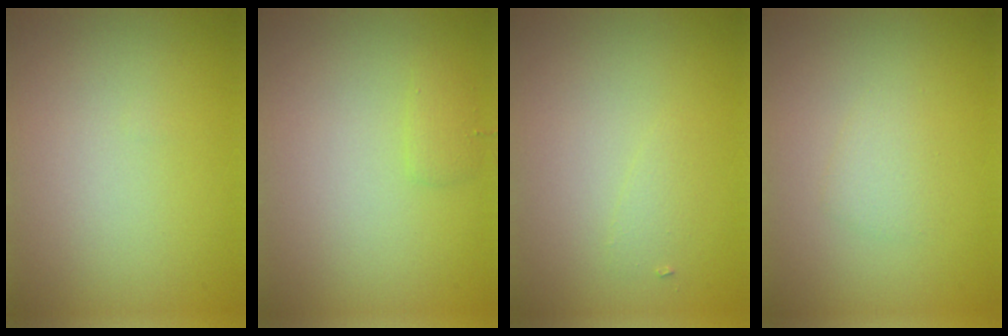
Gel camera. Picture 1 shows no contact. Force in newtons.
{"total": 1.0, "press": 0.9, "slide": 0.1}
{"total": 0.8, "press": 0.8, "slide": 0.0}
{"total": 1.2, "press": 1.2, "slide": 0.0}